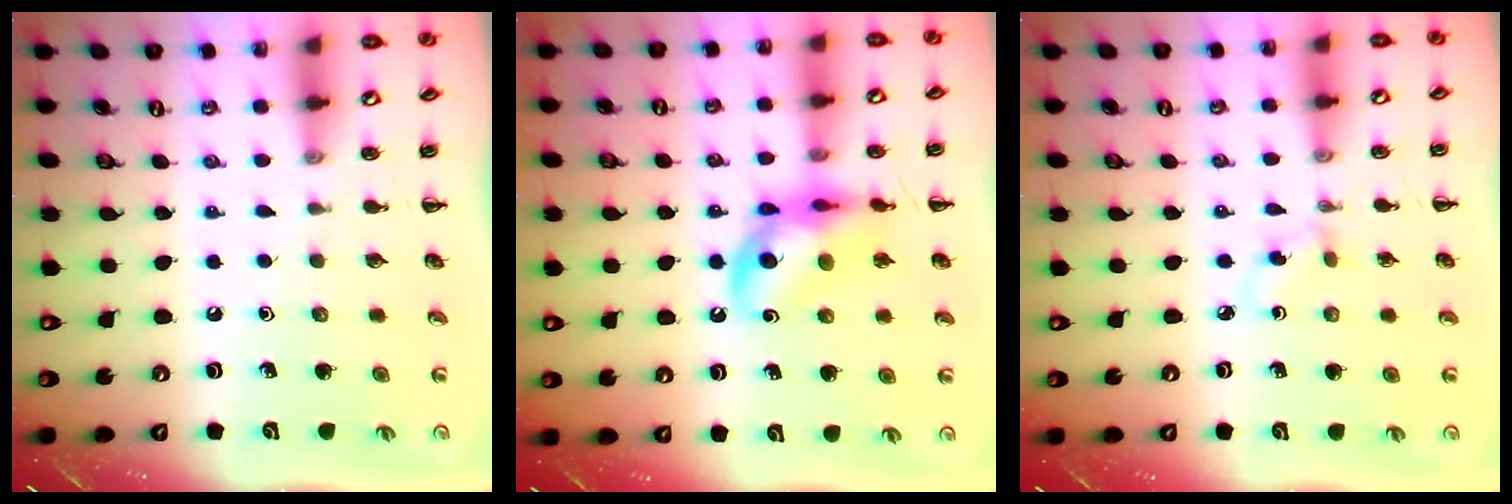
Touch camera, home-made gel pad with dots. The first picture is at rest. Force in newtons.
{"total": 13.8, "press": 13.4, "slide": 3.0}
{"total": 2.3, "press": 2.0, "slide": 1.1}